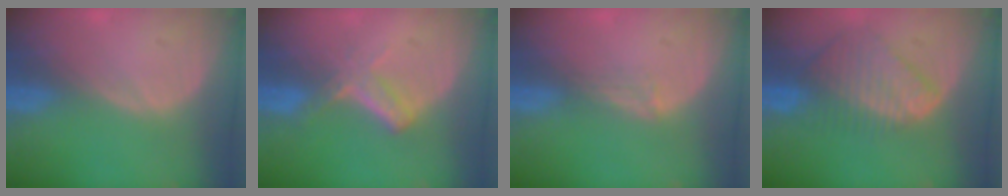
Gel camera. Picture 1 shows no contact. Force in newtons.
{"total": 5.6, "press": 4.8, "slide": 2.8}
{"total": 1.8, "press": 1.3, "slide": 1.2}
{"total": 9.0, "press": 7.7, "slide": 4.5}